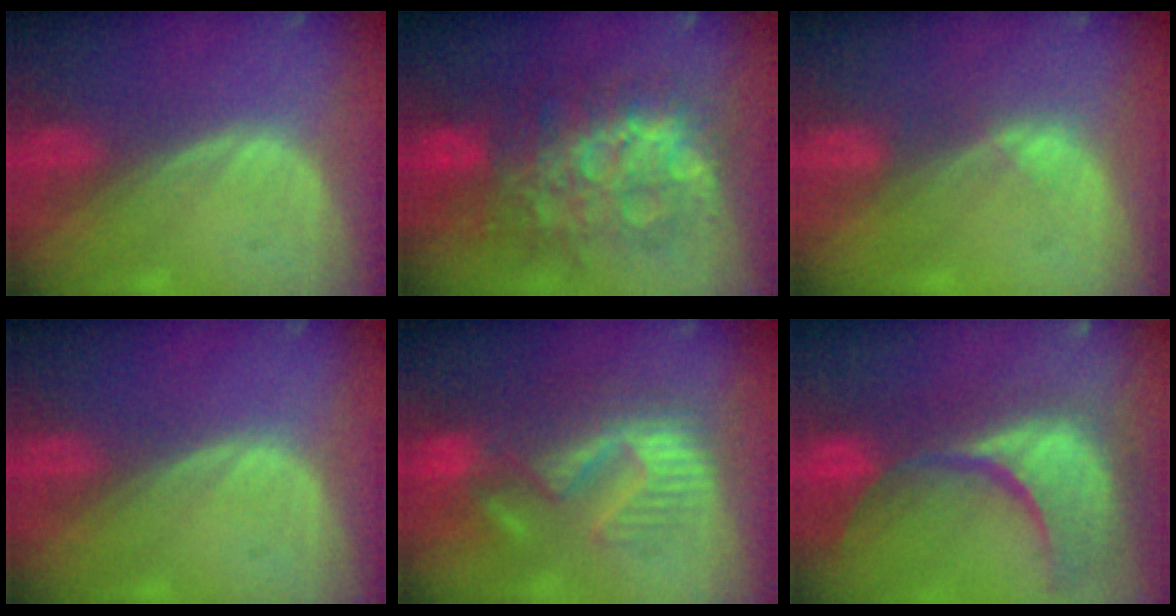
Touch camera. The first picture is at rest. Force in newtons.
{"total": 12.4, "press": 12.4, "slide": 1.2}
{"total": 1.4, "press": 1.2, "slide": 0.7}
{"total": 0.0}
{"total": 10.6, "press": 10.0, "slide": 3.7}
{"total": 14.9, "press": 12.0, "slide": 8.9}